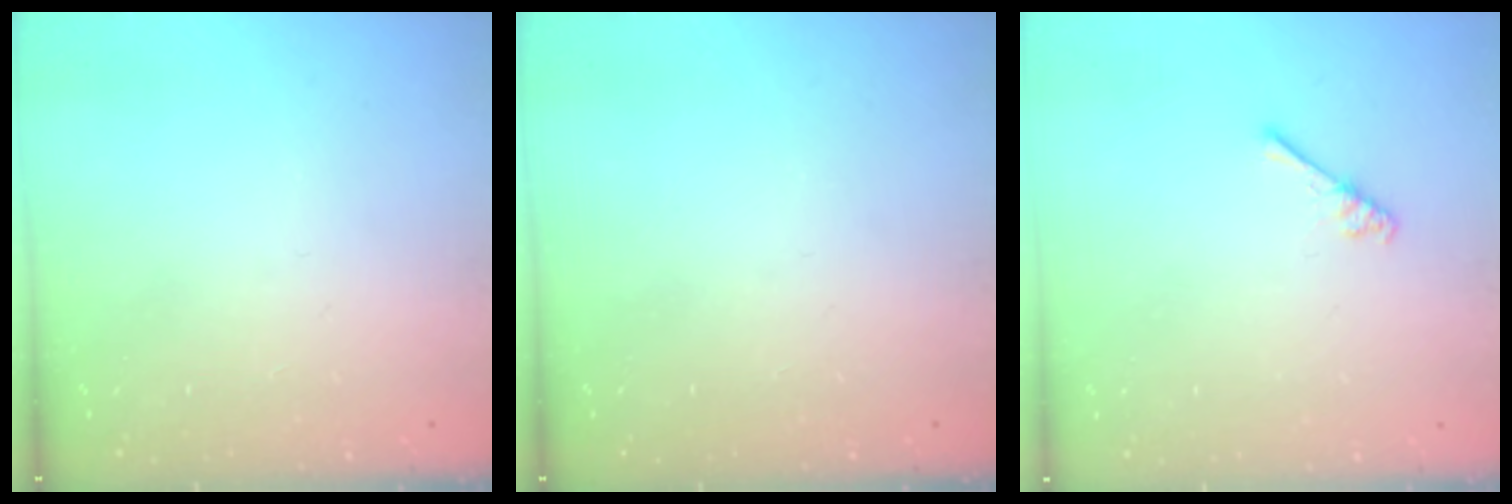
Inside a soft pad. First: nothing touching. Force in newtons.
{"total": 0.0}
{"total": 2.9, "press": 2.9, "slide": 0.4}